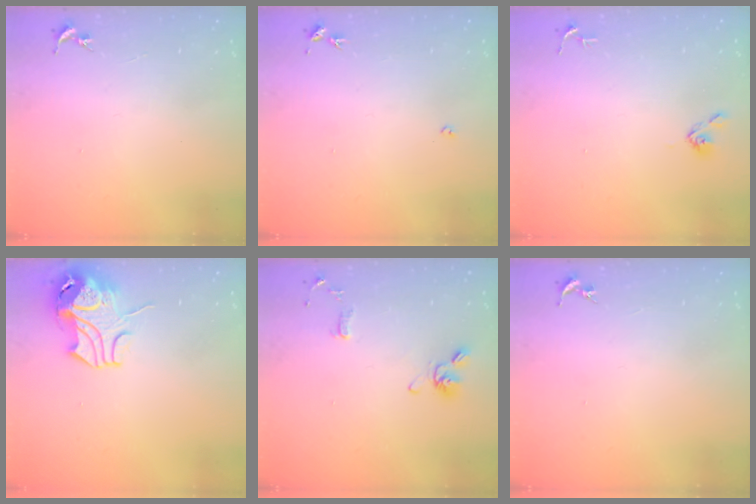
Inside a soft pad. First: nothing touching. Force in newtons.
{"total": 2.7, "press": 2.7, "slide": 0.5}
{"total": 4.8, "press": 4.8, "slide": 0.6}
{"total": 10.8, "press": 10.7, "slide": 1.3}
{"total": 10.8, "press": 10.6, "slide": 1.9}
{"total": 0.0}